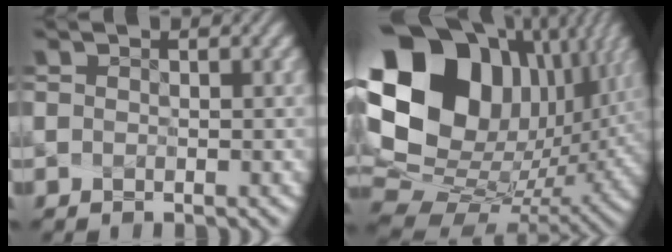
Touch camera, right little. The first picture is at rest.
{"total": 20.7, "force": [6.9, 14.8, 12.8], "torque": [-0.278, 0.007, 0.154]}